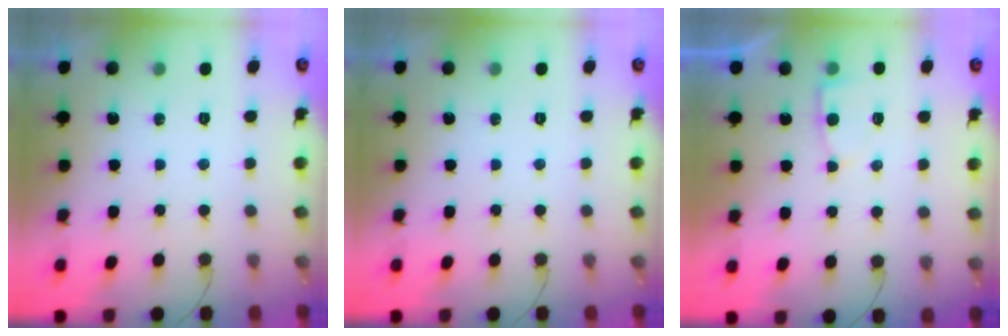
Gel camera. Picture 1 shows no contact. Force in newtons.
{"total": 0.0}
{"total": 3.3, "press": 3.3, "slide": 0.4}